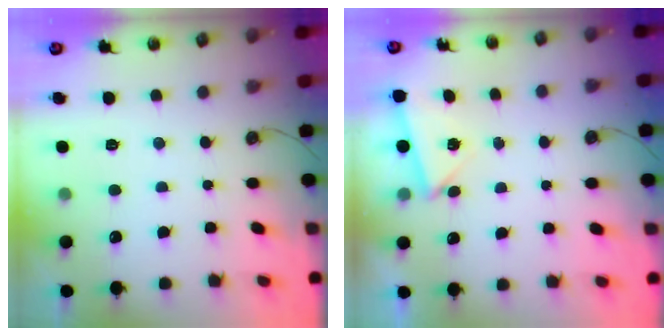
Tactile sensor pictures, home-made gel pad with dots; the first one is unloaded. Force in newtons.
{"total": 2.9, "press": 2.8, "slide": 0.6}